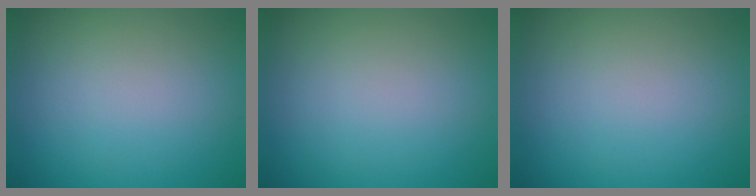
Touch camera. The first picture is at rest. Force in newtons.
{"total": 0.0}
{"total": 0.0}